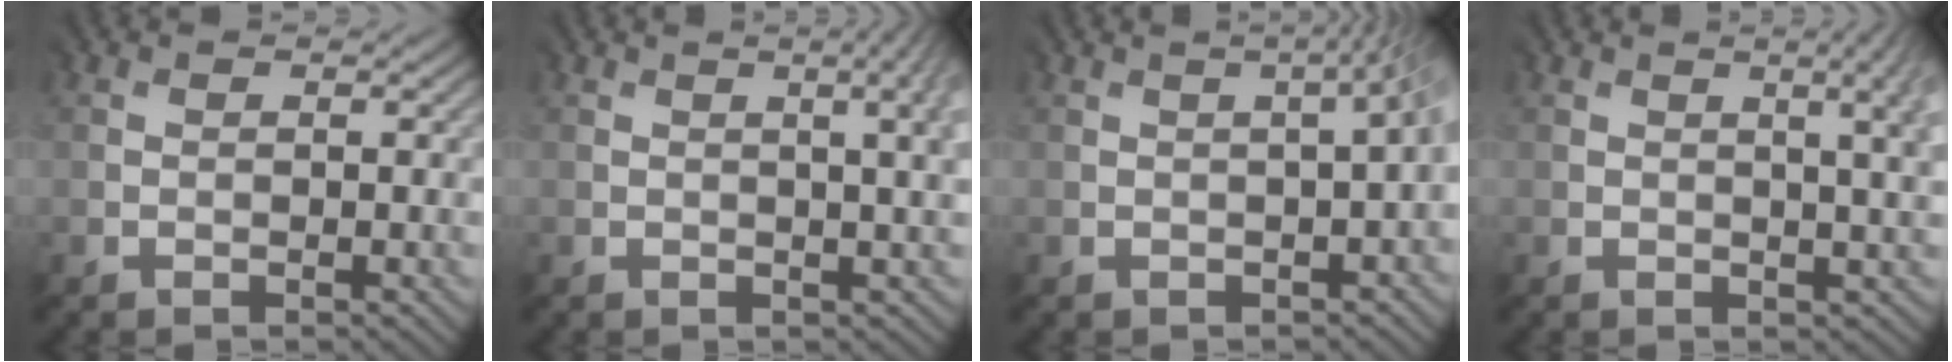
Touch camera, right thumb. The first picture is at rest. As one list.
[{"total": 5.4, "force": [1.5, 1.8, 4.9], "torque": [-0.022, 0.026, -0.001]}, {"total": 3.9, "force": [0.0, 0.9, 3.8], "torque": [-0.014, 0.022, -0.010]}, {"total": 6.2, "force": [1.7, 2.1, 5.6], "torque": [-0.033, 0.028, 0.002]}]